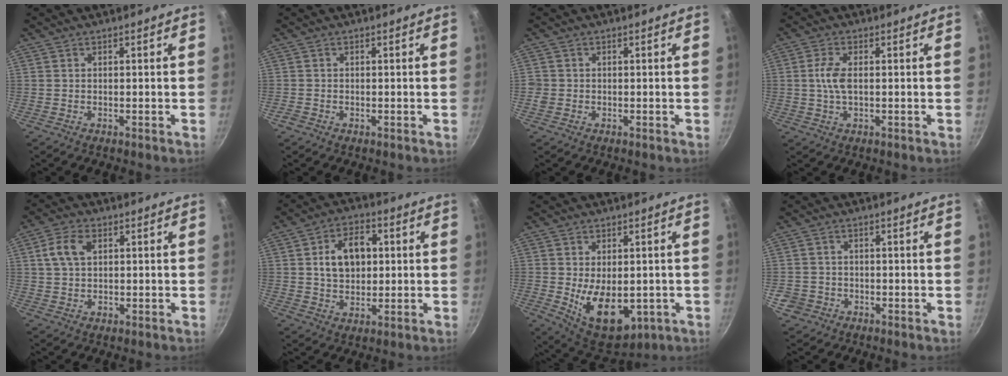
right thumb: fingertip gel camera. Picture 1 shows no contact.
{"total": 0.9, "force": [-0.5, 0.7, 0.3], "torque": [-0.003, 0.001, -0.012]}
{"total": 1.8, "force": [-0.3, 1.7, 0.4], "torque": [-0.002, 0.005, -0.007]}
{"total": 4.4, "force": [0.2, 2.1, 3.9], "torque": [-0.092, 0.003, 0.002]}
{"total": 6.1, "force": [1.7, 4.0, 4.2], "torque": [-0.081, 0.006, 0.033]}
{"total": 10.2, "force": [1.8, 6.8, 7.3], "torque": [-0.100, 0.004, 0.031]}
{"total": 12.7, "force": [-2.4, 7.5, 10.0], "torque": [-0.134, -0.013, -0.013]}
{"total": 2.9, "force": [-1.2, 2.6, 0.1], "torque": [0.014, 0.011, -0.024]}